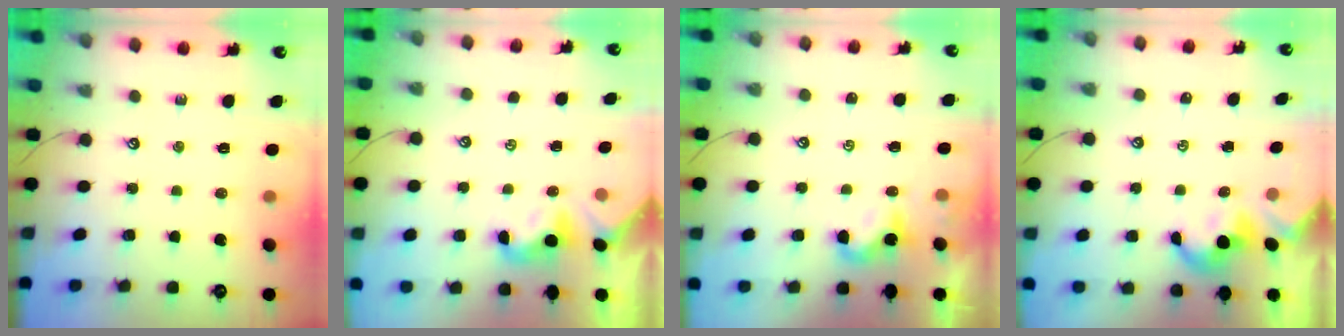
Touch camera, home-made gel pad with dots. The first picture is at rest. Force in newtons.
{"total": 1.9, "press": 1.8, "slide": 0.6}
{"total": 0.6, "press": 0.6, "slide": 0.3}
{"total": 1.4, "press": 1.3, "slide": 0.3}